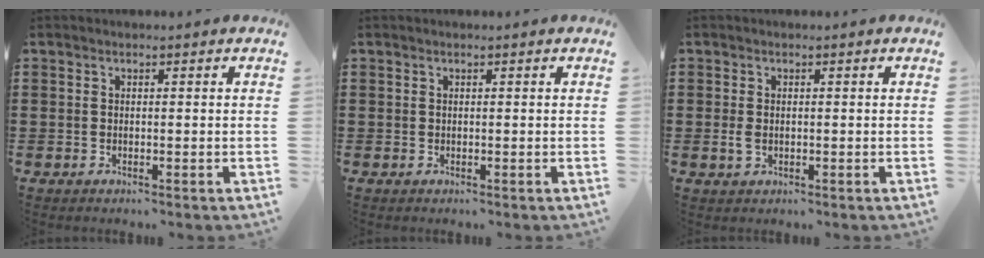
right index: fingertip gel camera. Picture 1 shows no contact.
{"total": 0.0}
{"total": 1.7, "force": [-0.2, 1.0, 1.4], "torque": [-0.035, 0.000, -0.006]}